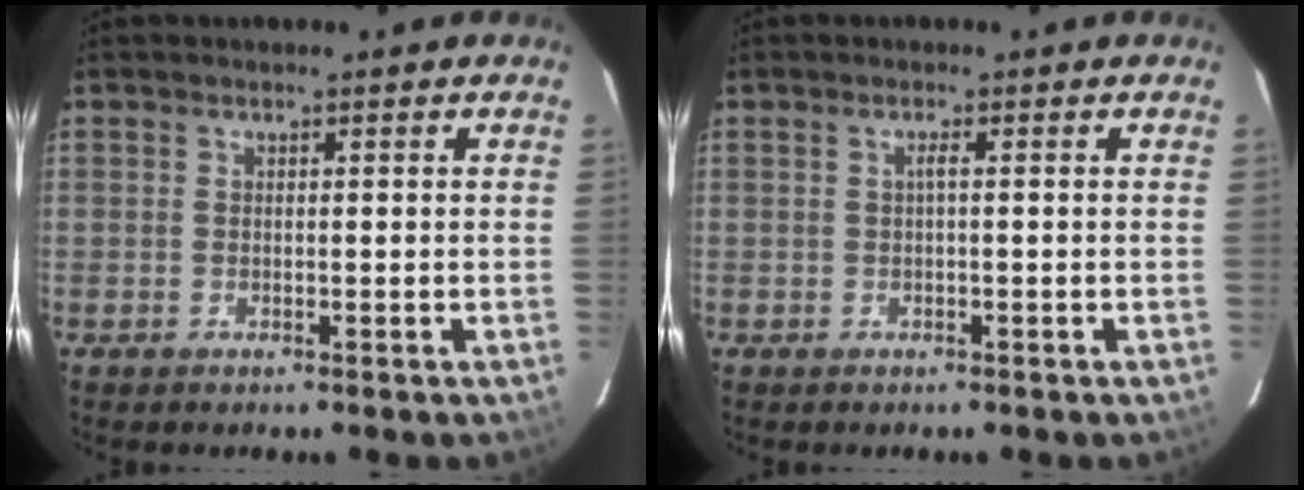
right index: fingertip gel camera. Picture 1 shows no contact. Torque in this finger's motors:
{"motor_torque": [0.19, -0.06, 0.12, 0.03]}